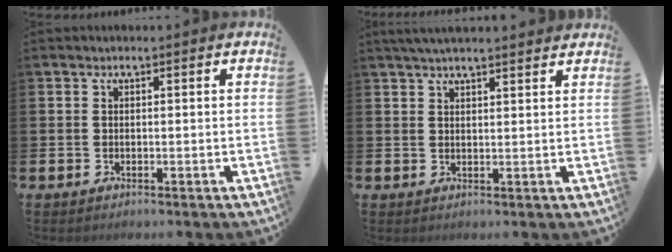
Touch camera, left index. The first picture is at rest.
{"total": 3.2, "force": [3.0, 0.1, 1.1], "torque": [-0.027, -0.004, 0.056]}